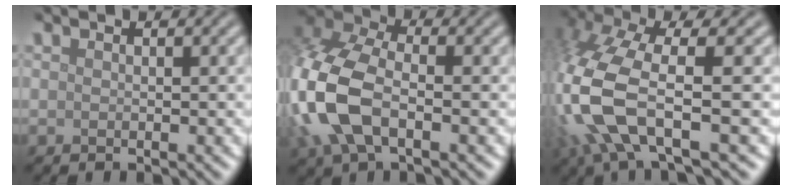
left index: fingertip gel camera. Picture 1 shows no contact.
{"total": 10.1, "force": [-2.1, 6.0, 7.8], "torque": [-0.204, -0.003, -0.056]}
{"total": 10.3, "force": [-2.0, 3.8, 9.3], "torque": [-0.229, -0.012, -0.041]}